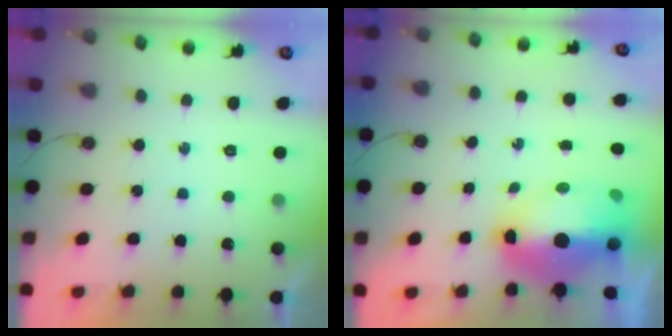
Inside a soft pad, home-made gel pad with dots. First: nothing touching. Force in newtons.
{"total": 12.5, "press": 12.4, "slide": 1.7}